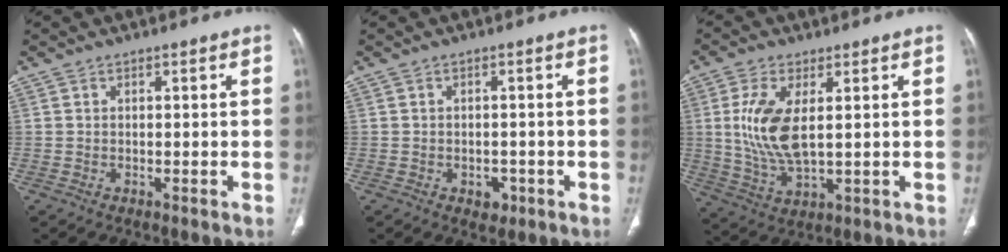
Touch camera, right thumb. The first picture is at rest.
{"total": 2.7, "force": [-1.2, 1.9, 1.4], "torque": [-0.007, 0.003, -0.010]}
{"total": 10.8, "force": [1.8, 4.8, 9.5], "torque": [-0.205, -0.014, 0.044]}